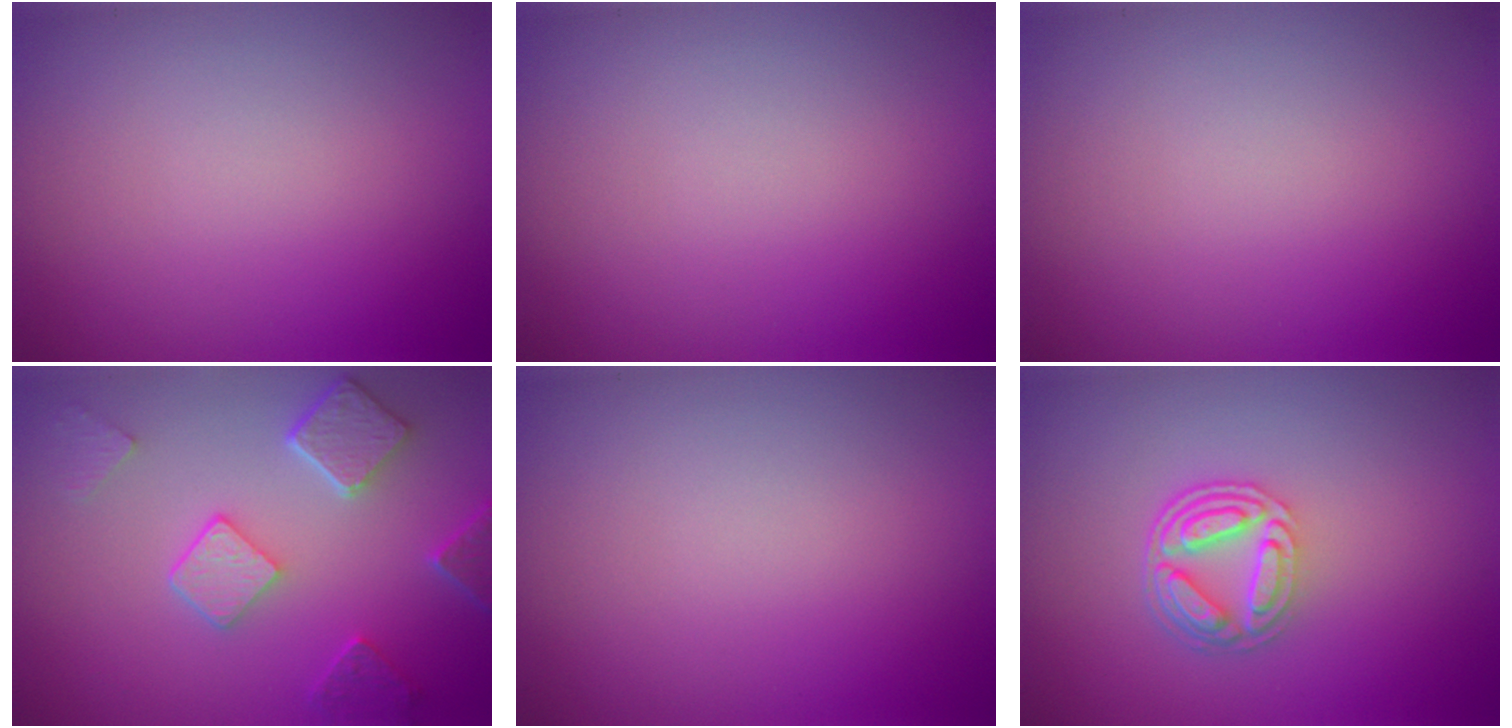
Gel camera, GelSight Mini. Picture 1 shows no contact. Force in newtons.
{"total": 0.0}
{"total": 0.0}
{"total": 4.8, "press": 3.7, "slide": 2.9}
{"total": 0.0}
{"total": 4.5, "press": 3.3, "slide": 3.0}